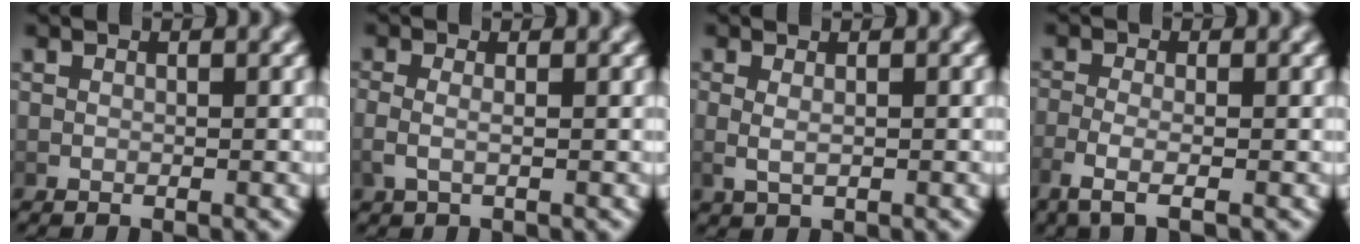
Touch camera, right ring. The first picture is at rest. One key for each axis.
{"total": 1.8, "fx": -0.2, "fy": 0.8, "fz": 1.6, "tx": -0.048, "ty": -0.009, "tz": 0.002}
{"total": 1.5, "fx": 0.1, "fy": 0.7, "fz": 1.4, "tx": -0.034, "ty": -0.009, "tz": 0.012}
{"total": 3.0, "fx": -1.4, "fy": 0.6, "fz": 2.5, "tx": -0.066, "ty": -0.011, "tz": -0.021}